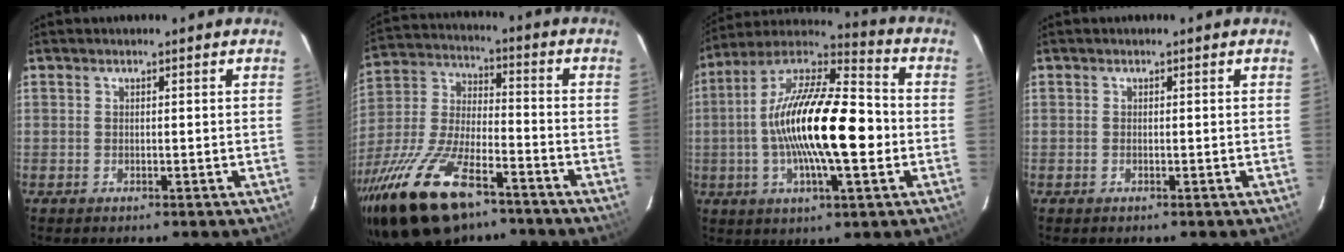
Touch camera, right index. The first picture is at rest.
{"total": 22.6, "force": [-15.1, 8.7, 14.5], "torque": [-0.308, -0.031, -0.268]}
{"total": 21.2, "force": [-2.1, 6.1, 20.2], "torque": [-0.362, 0.010, -0.049]}
{"total": 0.0}